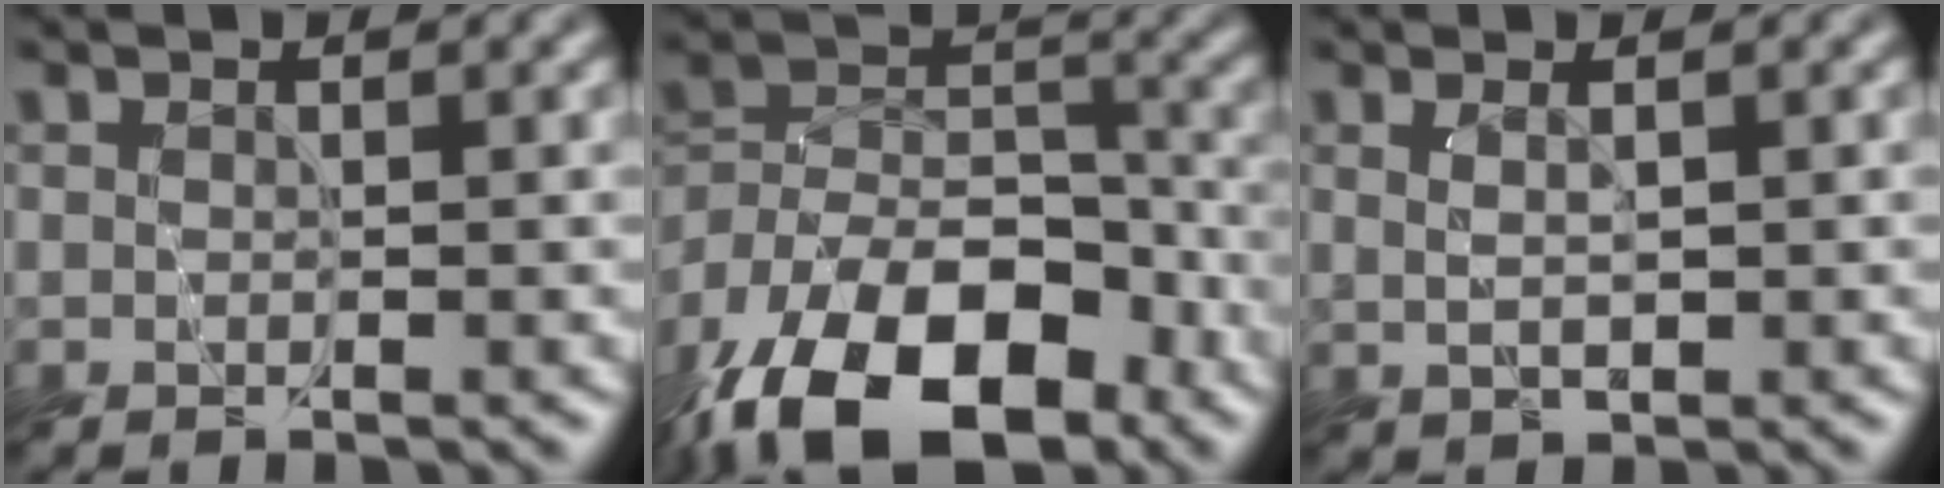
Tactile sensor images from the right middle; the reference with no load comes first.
{"total": 16.5, "force": [-12.0, 8.0, 7.9], "torque": [-0.148, -0.001, -0.196]}
{"total": 0.8, "force": [0.5, -0.2, 0.5], "torque": [-0.010, -0.001, 0.013]}